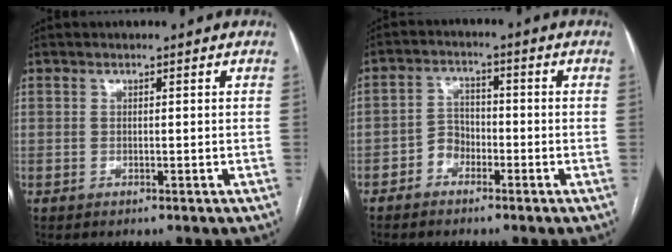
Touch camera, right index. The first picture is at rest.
{"total": 3.5, "force": [-2.0, 2.5, 1.3], "torque": [-0.017, 0.011, -0.042]}